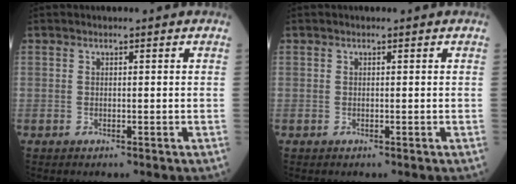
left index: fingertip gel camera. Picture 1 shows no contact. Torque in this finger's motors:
{"motor_torque": [-0.06, 0.07, -0.02, 0.00]}